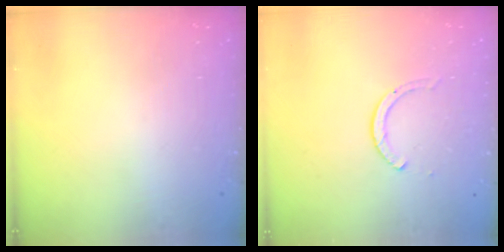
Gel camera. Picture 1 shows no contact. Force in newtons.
{"total": 2.6, "press": 2.6, "slide": 0.3}